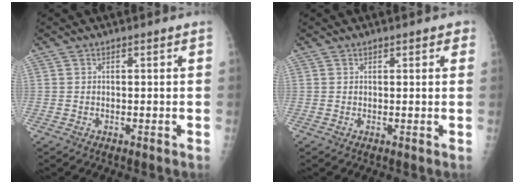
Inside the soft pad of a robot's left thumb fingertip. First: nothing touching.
{"total": 1.6, "force": [1.0, 0.8, 0.9], "torque": [0.003, -0.001, 0.008]}